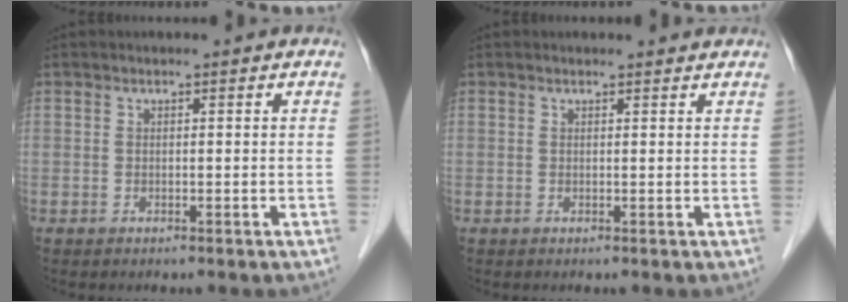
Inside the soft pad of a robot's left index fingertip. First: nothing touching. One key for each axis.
{"total": 2.8, "fx": 2.7, "fy": 0.5, "fz": 0.3, "tx": -0.010, "ty": 0.008, "tz": 0.027}